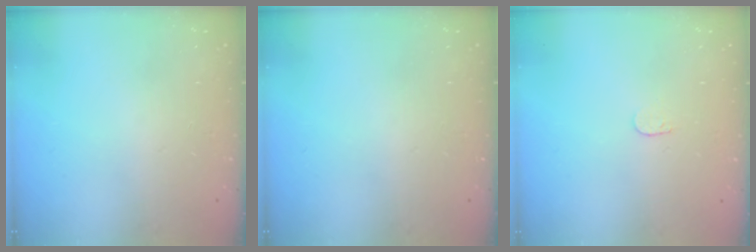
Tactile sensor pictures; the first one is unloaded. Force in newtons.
{"total": 0.0}
{"total": 3.3, "press": 3.3, "slide": 0.3}